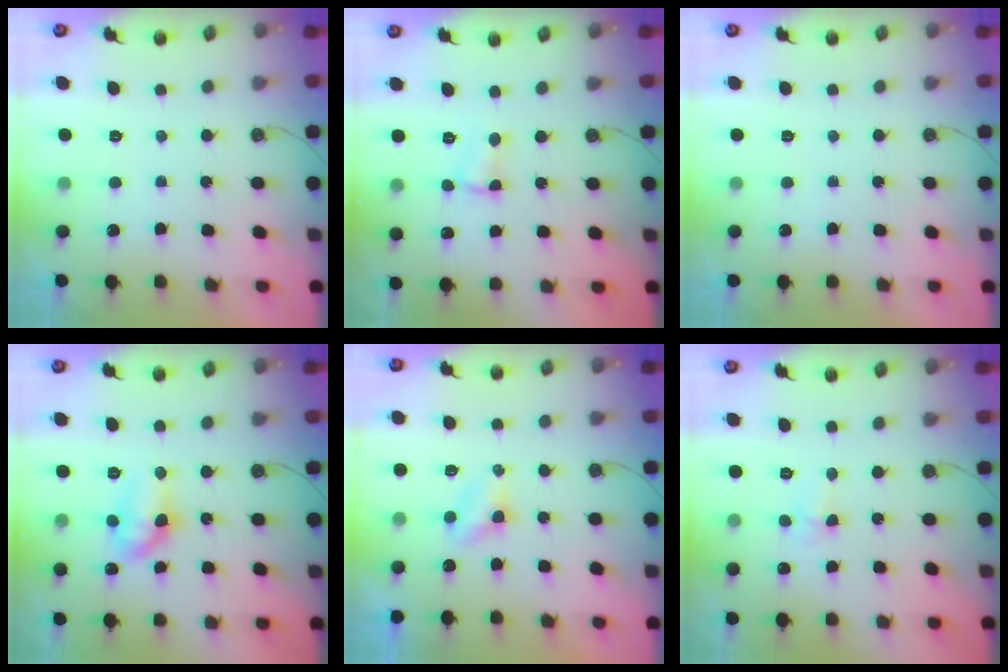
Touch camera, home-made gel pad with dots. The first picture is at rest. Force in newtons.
{"total": 2.0, "press": 2.0, "slide": 0.3}
{"total": 0.0}
{"total": 10.0, "press": 9.9, "slide": 1.1}
{"total": 3.7, "press": 3.7, "slide": 0.6}
{"total": 2.8, "press": 2.6, "slide": 1.0}